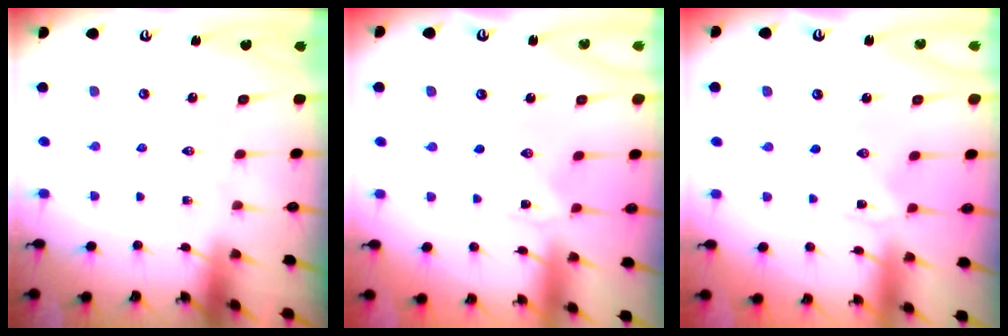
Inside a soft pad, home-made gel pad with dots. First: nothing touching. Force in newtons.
{"total": 0.0}
{"total": 0.0}